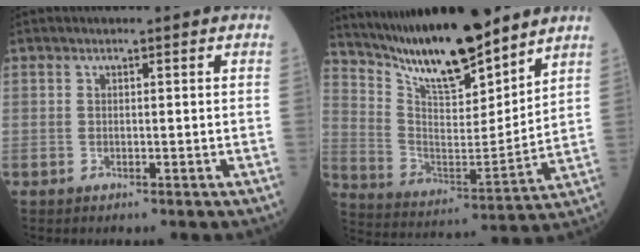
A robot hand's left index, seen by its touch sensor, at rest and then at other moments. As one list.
[{"total": 16.8, "force": [14.1, 2.8, 8.6], "torque": [-0.154, -0.009, 0.259]}]